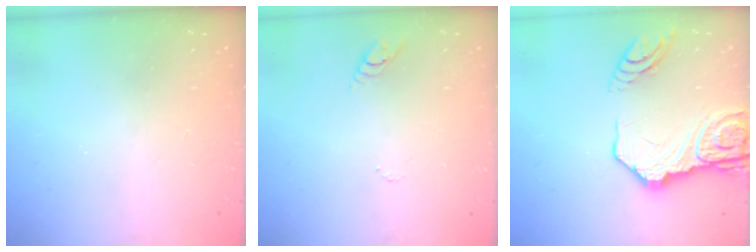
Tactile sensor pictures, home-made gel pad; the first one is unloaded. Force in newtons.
{"total": 2.7, "press": 2.7, "slide": 0.2}
{"total": 17.6, "press": 17.6, "slide": 1.1}